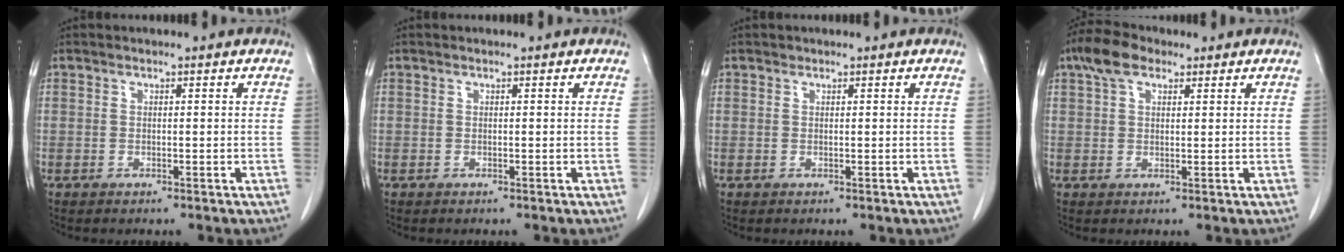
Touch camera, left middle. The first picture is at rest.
{"total": 0.0}
{"total": 0.0}
{"total": 5.1, "force": [3.0, 2.7, 3.1], "torque": [-0.064, 0.022, 0.057]}